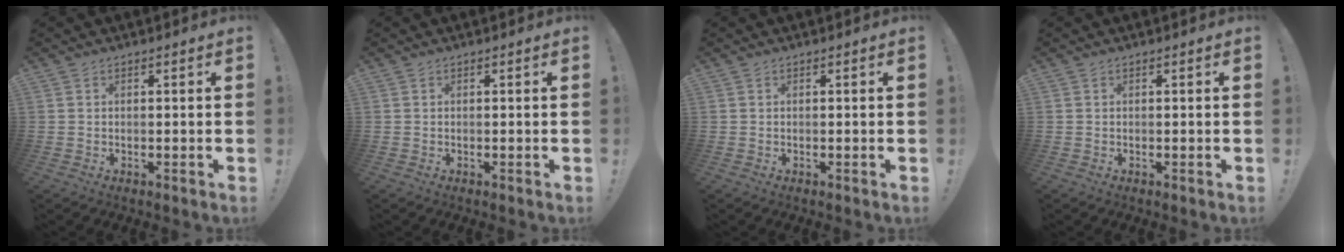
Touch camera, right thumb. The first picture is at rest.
{"total": 0.0}
{"total": 0.0}
{"total": 0.0}